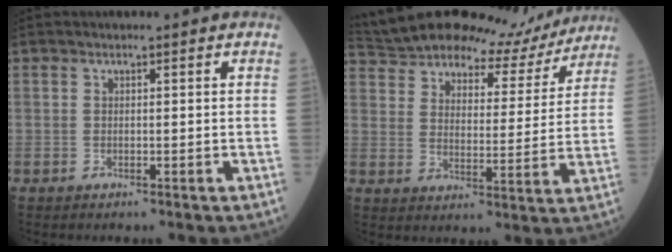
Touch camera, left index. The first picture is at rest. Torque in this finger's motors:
{"motor_torque": [1.13, -1.00, 0.28, 0.04]}